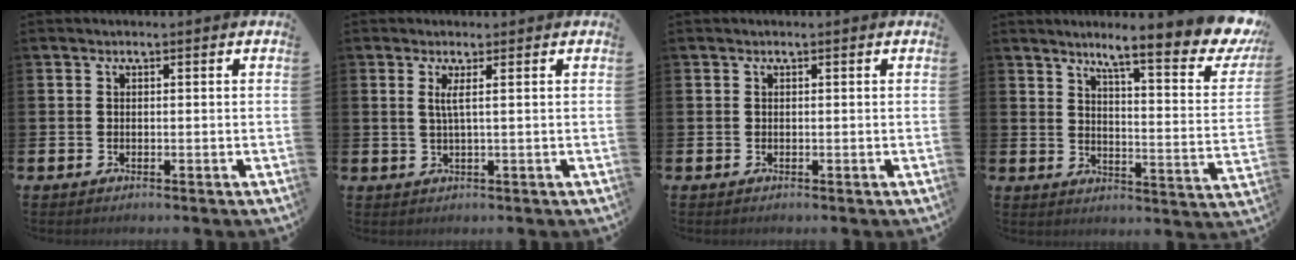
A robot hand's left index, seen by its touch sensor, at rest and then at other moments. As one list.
[{"total": 1.7, "force": [0.5, -0.5, 1.6], "torque": [-0.037, -0.004, 0.009]}, {"total": 0.0}, {"total": 8.9, "force": [6.9, 0.8, 5.6], "torque": [-0.093, -0.071, 0.099]}]